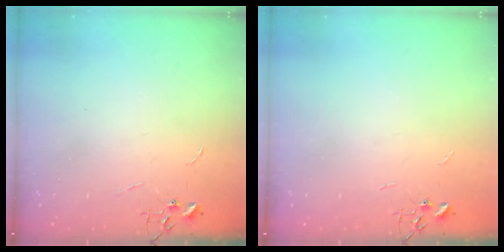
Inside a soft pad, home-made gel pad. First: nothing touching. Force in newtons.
{"total": 0.0}